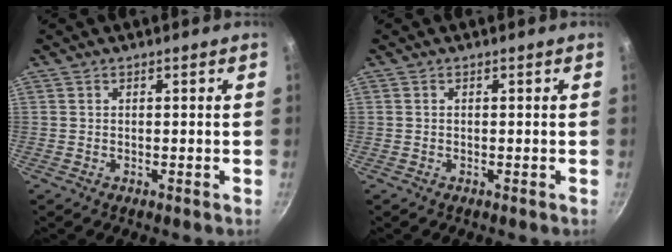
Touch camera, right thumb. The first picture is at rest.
{"total": 0.0}